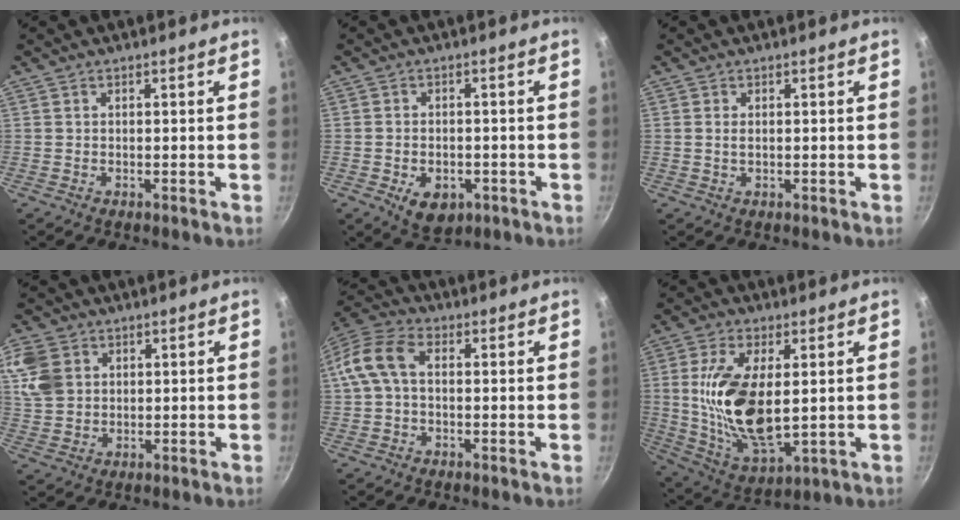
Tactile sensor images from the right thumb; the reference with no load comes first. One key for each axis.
{"total": 6.4, "fx": -2.5, "fy": 4.2, "fz": 4.1, "tx": -0.056, "ty": 0.008, "tz": -0.029}
{"total": 1.1, "fx": 0.2, "fy": 0.6, "fz": 0.9, "tx": -0.018, "ty": -0.001, "tz": 0.007}
{"total": 8.5, "fx": 2.8, "fy": 6.5, "fz": 4.8, "tx": -0.093, "ty": -0.002, "tz": 0.057}
{"total": 9.5, "fx": 1.0, "fy": 6.0, "fz": 7.4, "tx": -0.162, "ty": 0.031, "tz": 0.014}
{"total": 17.3, "fx": 1.5, "fy": 8.2, "fz": 15.2, "tx": -0.289, "ty": -0.020, "tz": 0.044}